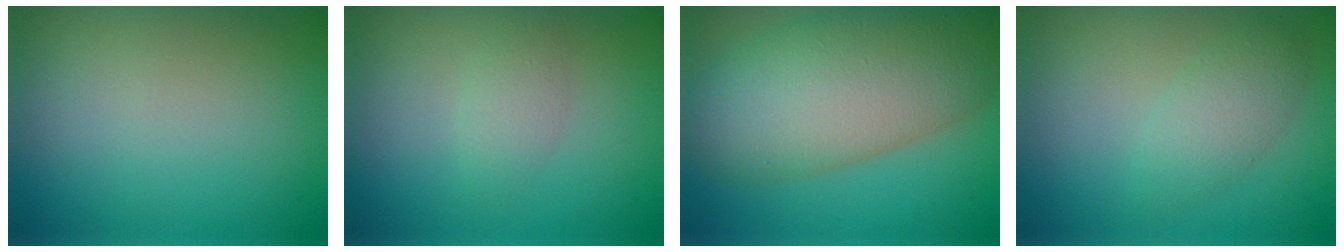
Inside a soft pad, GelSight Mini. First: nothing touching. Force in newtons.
{"total": 1.7, "press": 1.7, "slide": 0.0}
{"total": 12.2, "press": 12.2, "slide": 0.6}
{"total": 2.7, "press": 2.6, "slide": 0.1}